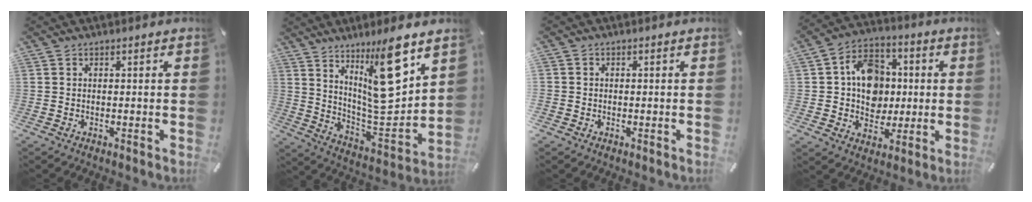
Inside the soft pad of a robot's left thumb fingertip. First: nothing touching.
{"total": 18.9, "force": [10.9, 6.0, 14.3], "torque": [-0.206, -0.084, 0.172]}
{"total": 3.0, "force": [-0.2, 2.9, -0.5], "torque": [0.015, 0.006, -0.007]}
{"total": 12.2, "force": [0.8, 10.6, 5.8], "torque": [-0.094, 0.009, 0.022]}